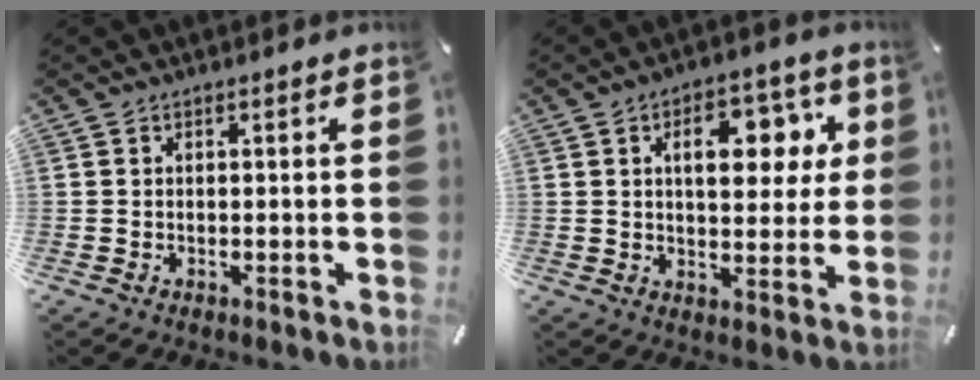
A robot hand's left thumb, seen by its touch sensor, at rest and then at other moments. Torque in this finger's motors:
{"motor_torque": [2.11, 2.23, 1.13, -1.11, 0.40]}